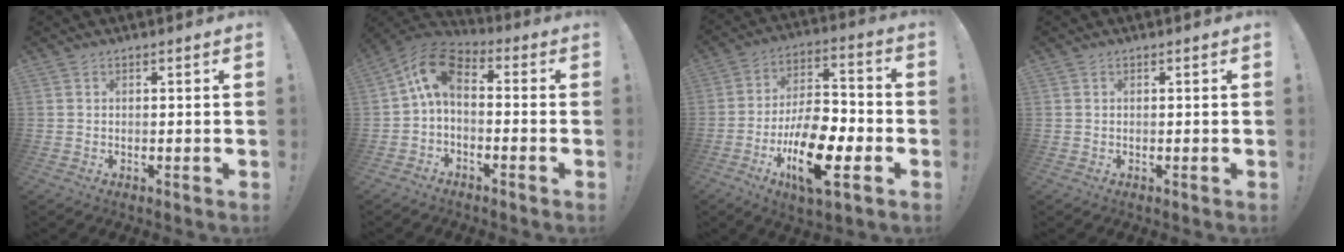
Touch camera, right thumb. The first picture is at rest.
{"total": 9.2, "force": [0.8, 5.6, 7.2], "torque": [-0.134, 0.010, 0.019]}
{"total": 19.3, "force": [-8.2, 8.5, 15.2], "torque": [-0.266, 0.049, -0.127]}
{"total": 0.0}